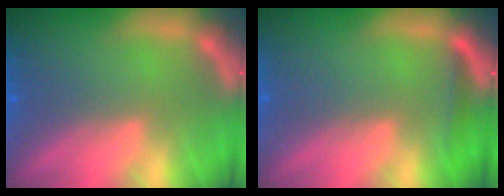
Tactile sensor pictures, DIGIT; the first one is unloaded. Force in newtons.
{"total": 1.4}